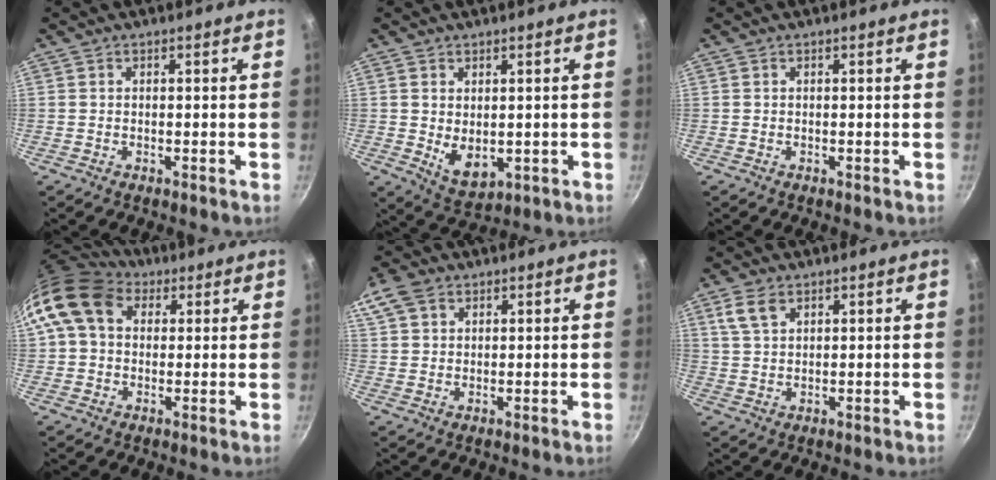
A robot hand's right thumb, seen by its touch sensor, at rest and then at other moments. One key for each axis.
{"total": 6.2, "fx": 0.2, "fy": 4.0, "fz": 4.7, "tx": -0.067, "ty": -0.021, "tz": 0.018}
{"total": 0.0}
{"total": 13.5, "fx": 4.4, "fy": 10.1, "fz": 7.8, "tx": -0.138, "ty": 0.019, "tz": 0.064}
{"total": 6.0, "fx": 3.1, "fy": 4.0, "fz": 3.1, "tx": -0.054, "ty": 0.003, "tz": 0.057}
{"total": 4.7, "fx": 2.6, "fy": 2.6, "fz": 2.9, "tx": -0.052, "ty": -0.003, "tz": 0.055}